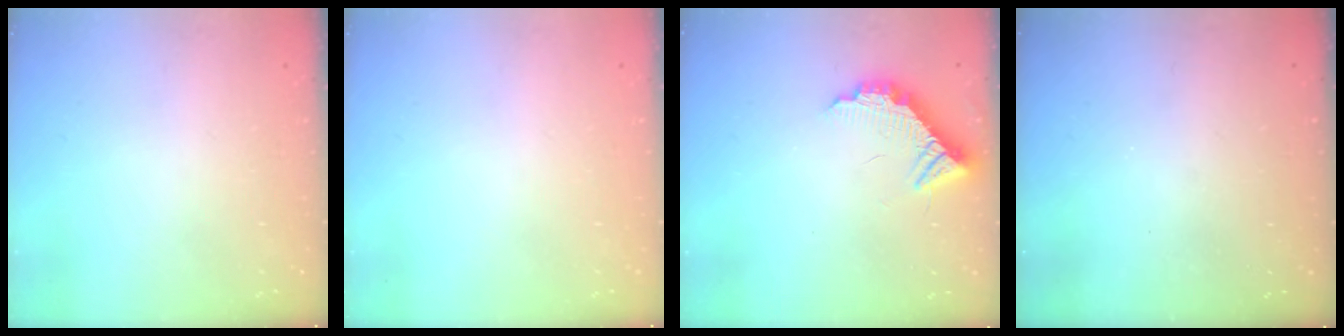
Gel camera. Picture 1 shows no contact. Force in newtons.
{"total": 0.0}
{"total": 10.7, "press": 10.7, "slide": 0.3}
{"total": 3.1, "press": 3.0, "slide": 0.8}